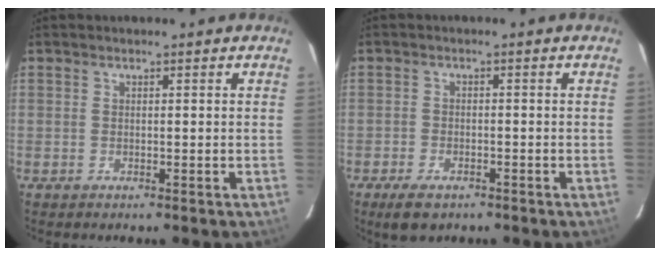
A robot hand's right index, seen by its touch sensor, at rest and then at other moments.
{"total": 5.3, "force": [-3.7, 2.7, 2.6], "torque": [-0.068, -0.011, -0.060]}